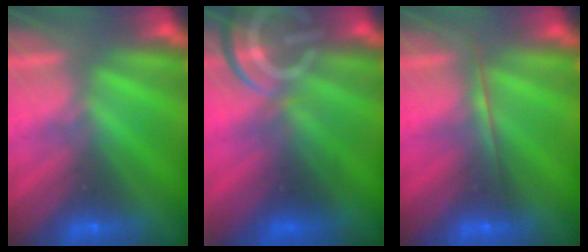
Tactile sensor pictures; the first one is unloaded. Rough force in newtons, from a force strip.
{"total": 9.1}
{"total": 1.7}